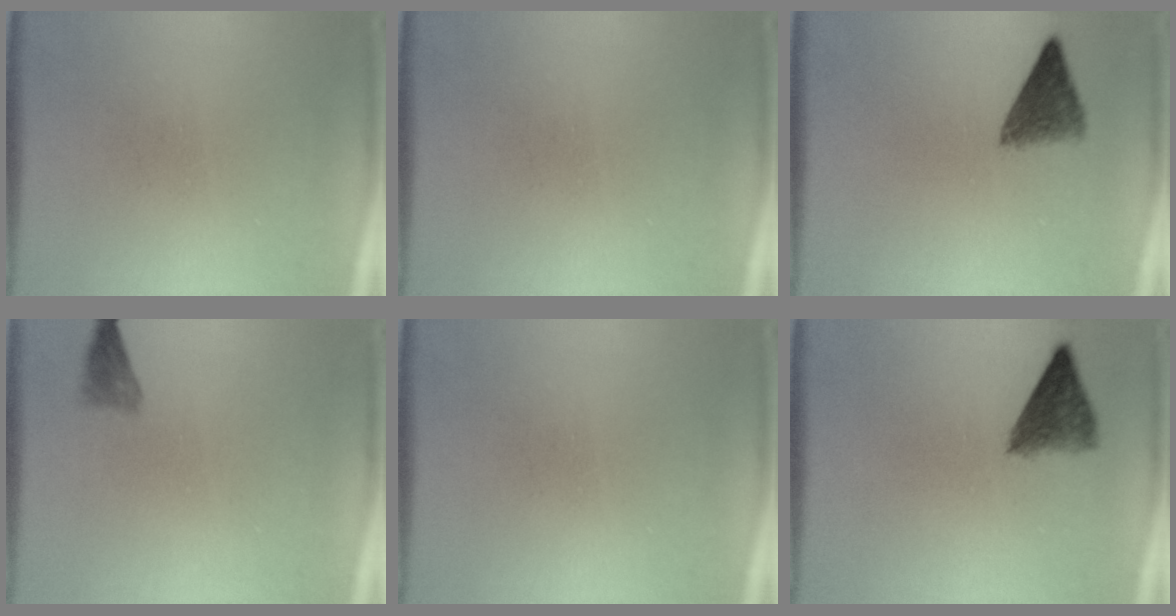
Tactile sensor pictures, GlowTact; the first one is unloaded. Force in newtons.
{"total": 0.0}
{"total": 4.9}
{"total": 1.7}
{"total": 0.0}
{"total": 5.2}